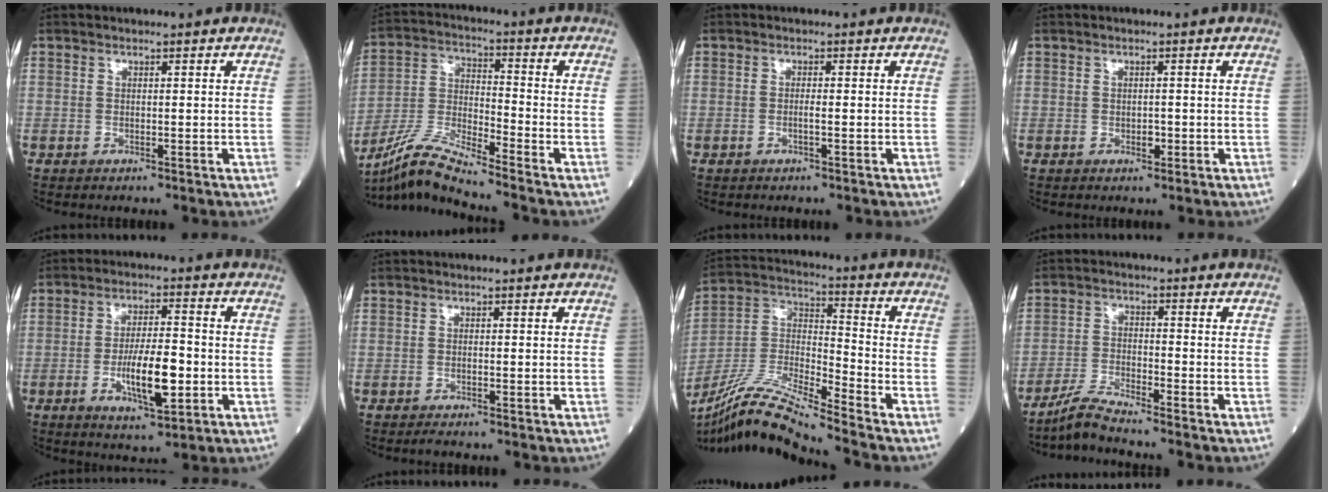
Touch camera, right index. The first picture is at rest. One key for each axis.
{"total": 9.9, "fx": -9.0, "fy": -1.6, "fz": 4.0, "tx": -0.092, "ty": -0.016, "tz": -0.174}
{"total": 1.0, "fx": -0.4, "fy": -0.1, "fz": 0.9, "tx": -0.017, "ty": 0.001, "tz": -0.008}
{"total": 1.1, "fx": -0.4, "fy": 0.6, "fz": 0.8, "tx": -0.013, "ty": 0.001, "tz": -0.005}
{"total": 9.1, "fx": -2.3, "fy": 2.2, "fz": 8.6, "tx": -0.154, "ty": -0.003, "tz": -0.035}
{"total": 1.1, "fx": -0.9, "fy": -0.1, "fz": 0.6, "tx": -0.016, "ty": -0.003, "tz": -0.015}
{"total": 15.8, "fx": -13.6, "fy": -1.0, "fz": 7.9, "tx": -0.165, "ty": -0.005, "tz": -0.257}
{"total": 4.7, "fx": -4.4, "fy": -0.9, "fz": 1.4, "tx": -0.037, "ty": -0.024, "tz": -0.089}